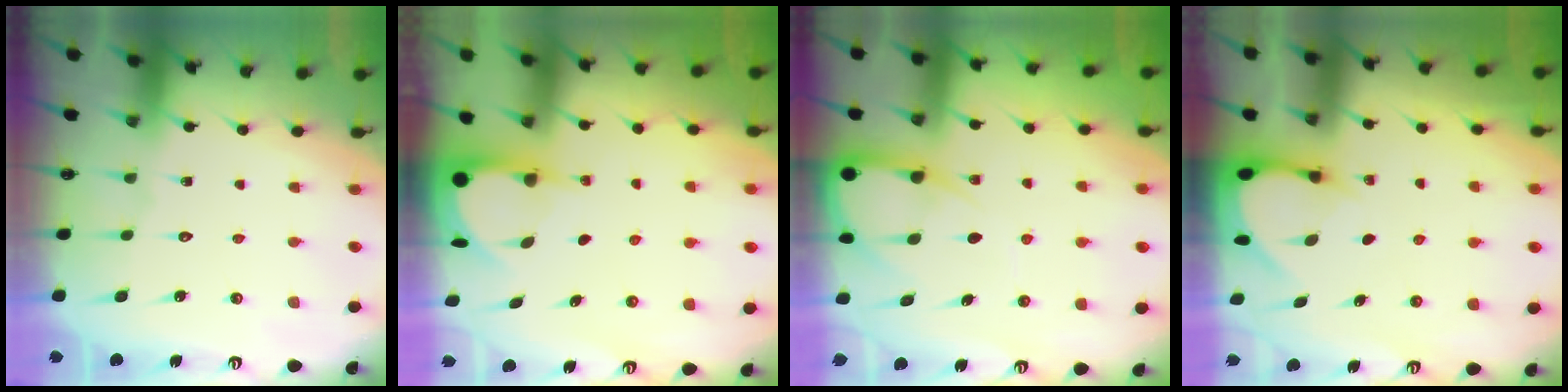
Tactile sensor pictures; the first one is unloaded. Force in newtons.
{"total": 4.0, "press": 4.0, "slide": 0.3}
{"total": 7.9, "press": 7.9, "slide": 0.8}
{"total": 3.7, "press": 3.6, "slide": 0.2}